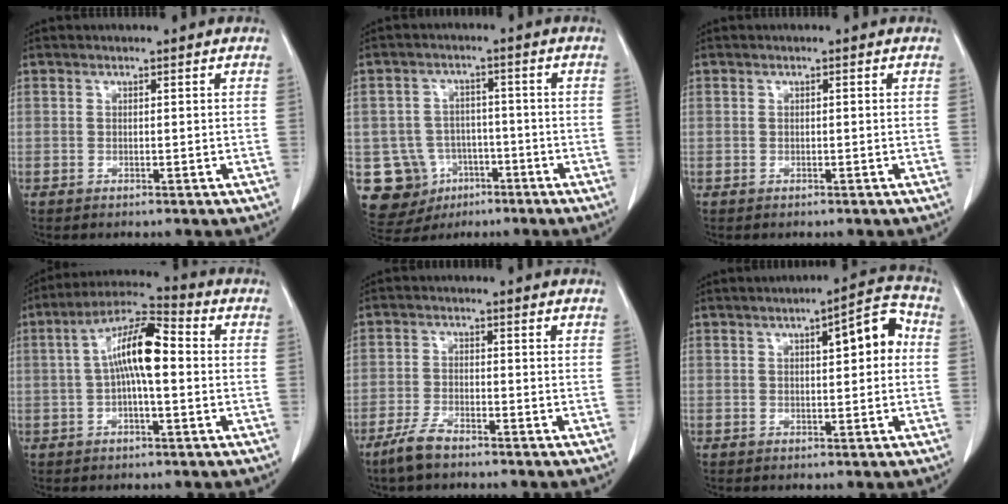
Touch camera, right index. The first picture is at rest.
{"total": 10.8, "force": [-3.7, 9.9, 1.9], "torque": [-0.054, 0.029, -0.042]}
{"total": 0.0}
{"total": 10.2, "force": [0.4, 2.4, 9.9], "torque": [-0.186, 0.031, 0.001]}
{"total": 4.0, "force": [-3.2, 0.9, 2.2], "torque": [-0.053, -0.004, -0.063]}
{"total": 6.9, "force": [1.4, 1.8, 6.5], "torque": [-0.084, 0.029, 0.014]}